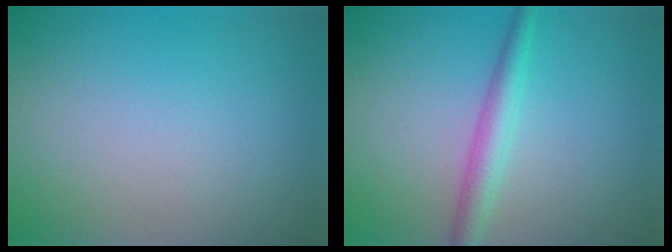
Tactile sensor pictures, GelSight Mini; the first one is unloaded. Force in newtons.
{"total": 2.7, "press": 2.7, "slide": 0.0}